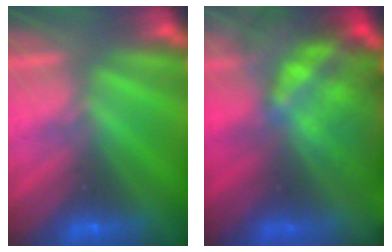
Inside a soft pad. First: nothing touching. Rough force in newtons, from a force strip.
{"total": 9.8}